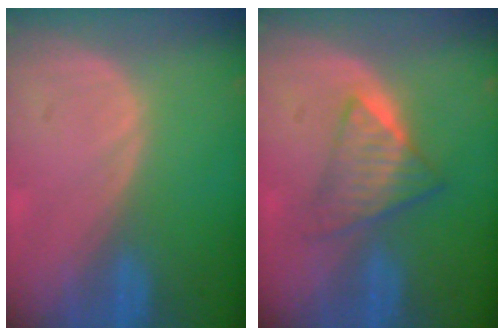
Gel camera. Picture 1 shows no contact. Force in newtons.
{"total": 6.3, "press": 5.5, "slide": 3.0}